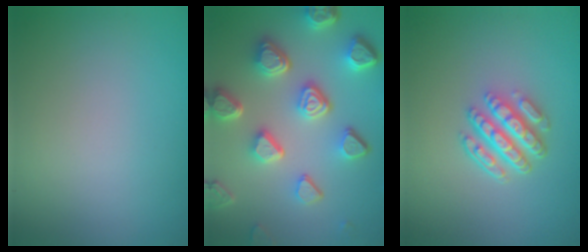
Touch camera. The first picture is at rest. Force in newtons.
{"total": 7.5, "press": 5.7, "slide": 4.9}
{"total": 4.8, "press": 3.6, "slide": 3.2}